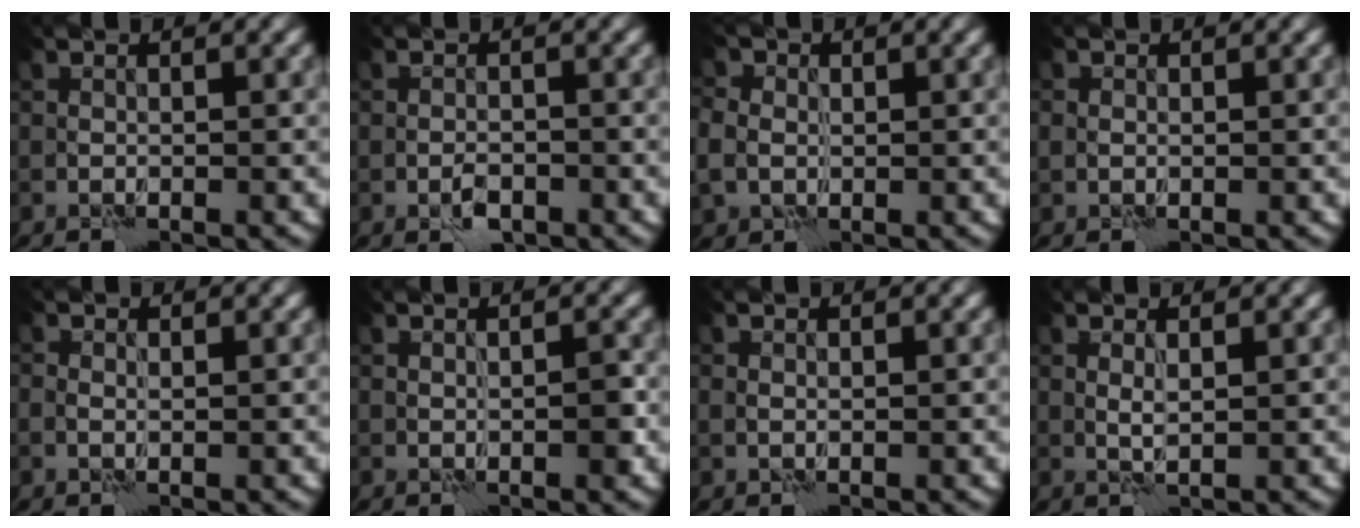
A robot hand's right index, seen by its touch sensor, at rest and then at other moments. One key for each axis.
{"total": 1.6, "fx": -0.8, "fy": 0.8, "fz": 1.2, "tx": -0.019, "ty": -0.001, "tz": -0.015}
{"total": 5.7, "fx": 0.2, "fy": 4.9, "fz": 2.8, "tx": -0.067, "ty": 0.009, "tz": -0.027}
{"total": 0.9, "fx": 0.1, "fy": 0.8, "fz": 0.4, "tx": -0.004, "ty": -0.003, "tz": 0.003}
{"total": 0.6, "fx": 0.2, "fy": 0.4, "fz": 0.5, "tx": -0.006, "ty": -0.001, "tz": 0.002}
{"total": 1.2, "fx": 0.0, "fy": 0.3, "fz": 1.1, "tx": -0.012, "ty": -0.001, "tz": 0.000}
{"total": 0.7, "fx": 0.3, "fy": 0.5, "fz": 0.4, "tx": -0.006, "ty": -0.003, "tz": 0.007}
{"total": 0.9, "fx": 0.6, "fy": -0.1, "fz": 0.6, "tx": -0.014, "ty": -0.002, "tz": 0.012}